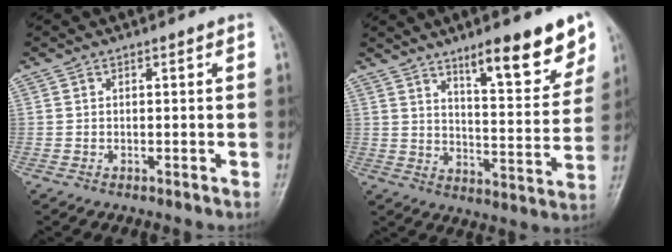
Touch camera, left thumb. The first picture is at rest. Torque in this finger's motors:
{"motor_torque": [0.48, 0.43, 1.14, -1.63, 0.17]}